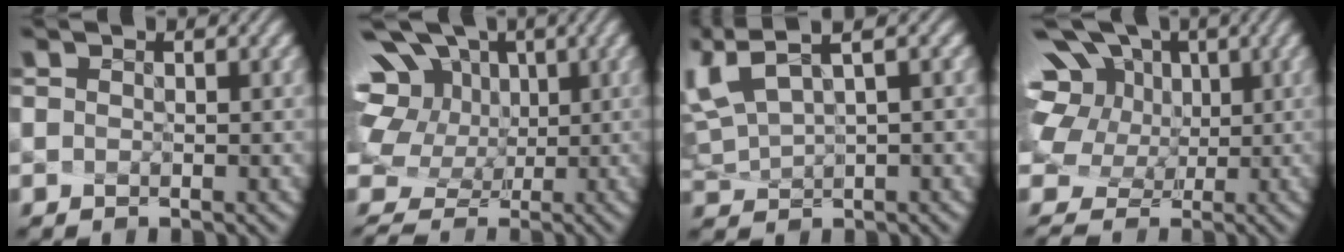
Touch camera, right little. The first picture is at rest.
{"total": 12.7, "force": [3.4, 9.8, 7.4], "torque": [-0.208, 0.028, 0.065]}
{"total": 3.9, "force": [2.5, 0.6, 3.0], "torque": [-0.118, -0.001, 0.082]}
{"total": 14.1, "force": [4.2, 11.2, 7.6], "torque": [-0.216, 0.031, 0.077]}